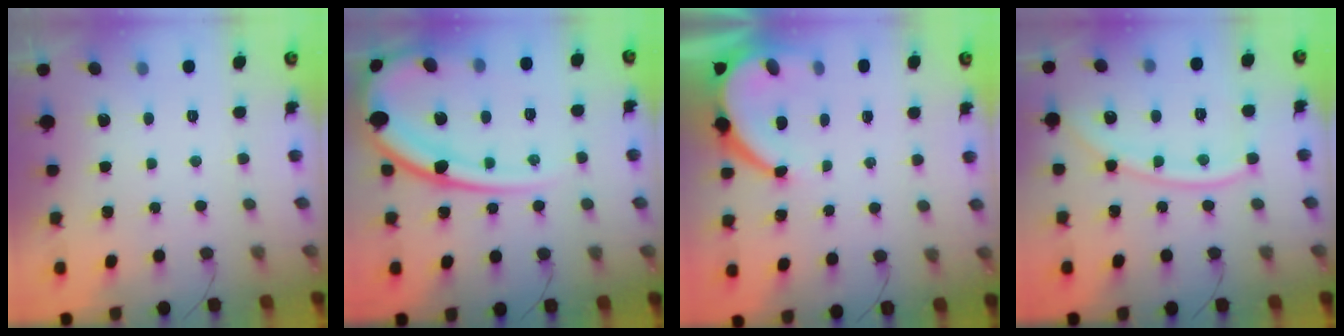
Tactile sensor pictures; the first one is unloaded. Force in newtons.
{"total": 19.2, "press": 19.0, "slide": 2.7}
{"total": 8.9, "press": 8.9, "slide": 0.9}
{"total": 12.8, "press": 12.7, "slide": 1.5}